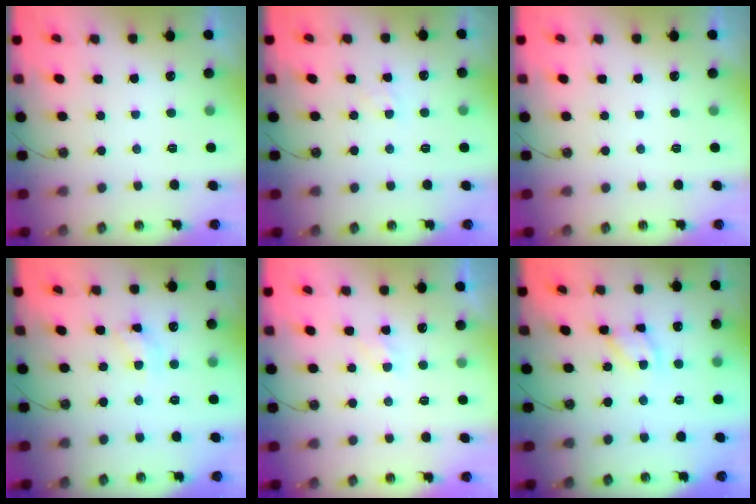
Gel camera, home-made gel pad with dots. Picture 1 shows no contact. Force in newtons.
{"total": 4.0, "press": 4.0, "slide": 0.6}
{"total": 0.0}
{"total": 7.8, "press": 7.8, "slide": 0.6}
{"total": 2.9, "press": 2.9, "slide": 0.4}
{"total": 8.1, "press": 8.1, "slide": 0.4}